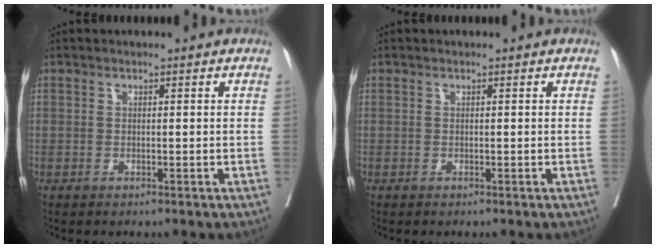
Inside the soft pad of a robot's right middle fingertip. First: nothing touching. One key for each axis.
{"total": 0.0}